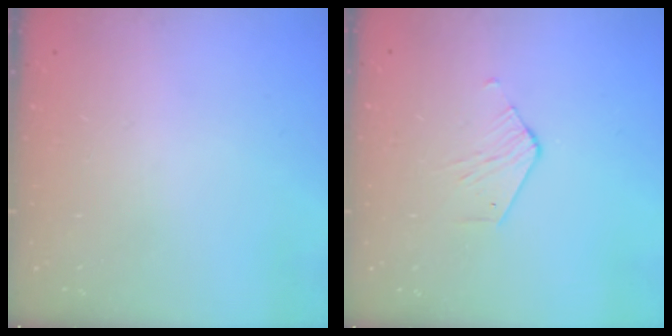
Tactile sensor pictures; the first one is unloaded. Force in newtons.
{"total": 2.8, "press": 2.8, "slide": 0.2}